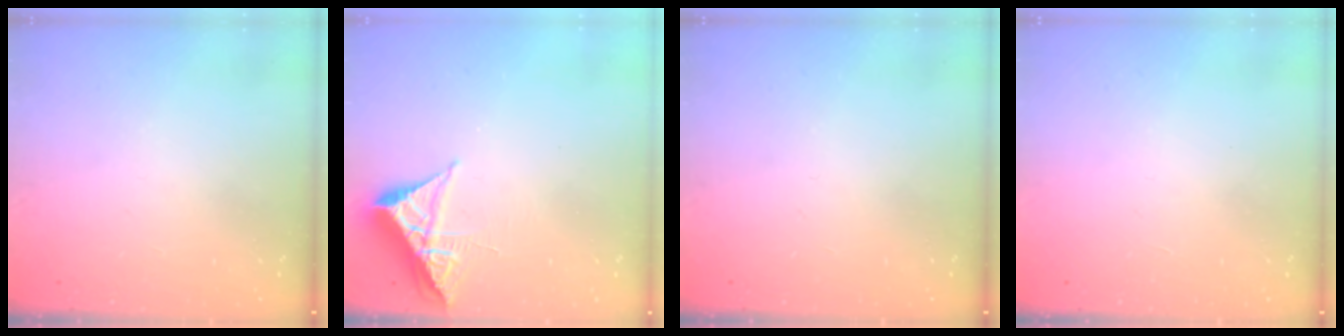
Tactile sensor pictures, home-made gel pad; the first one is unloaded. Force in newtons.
{"total": 6.1, "press": 6.0, "slide": 0.7}
{"total": 0.0}
{"total": 1.5, "press": 1.5, "slide": 0.1}